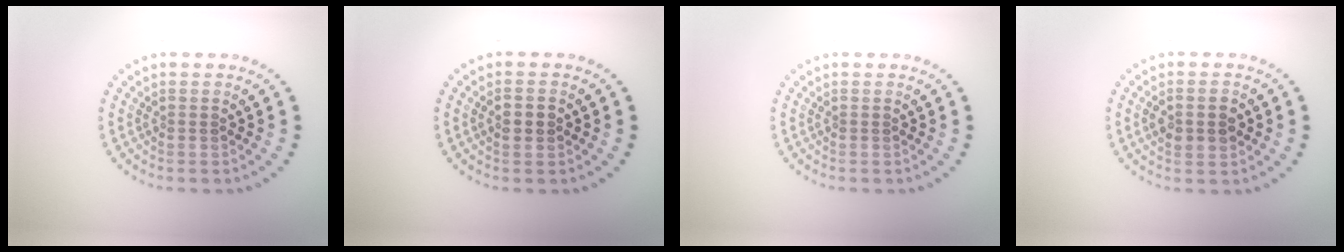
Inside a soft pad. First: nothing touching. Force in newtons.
{"total": 1.4, "press": 1.4, "slide": 0.2}
{"total": 0.0}
{"total": 2.8, "press": 2.8, "slide": 0.1}